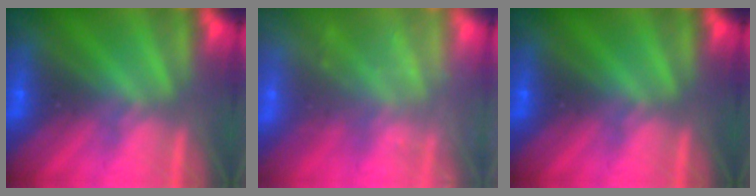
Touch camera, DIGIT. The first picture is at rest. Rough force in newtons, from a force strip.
{"total": 2.4}
{"total": 0.0}